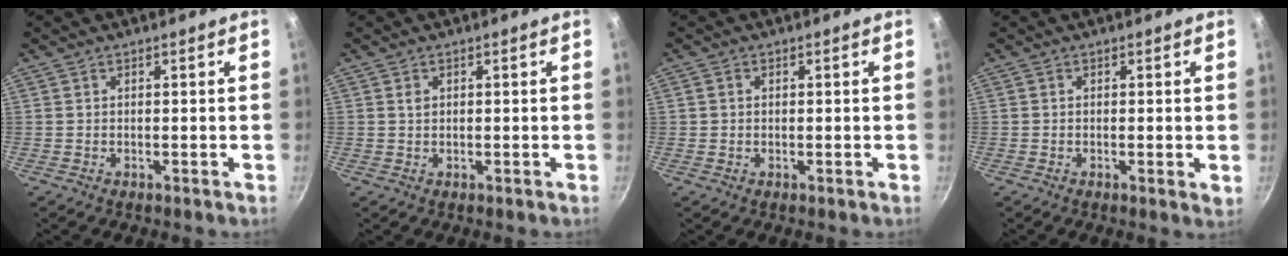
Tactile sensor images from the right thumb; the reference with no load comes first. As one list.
[{"total": 1.2, "force": [0.4, 0.9, 0.6], "torque": [-0.008, 0.000, 0.005]}, {"total": 0.7, "force": [0.1, 0.6, 0.3], "torque": [-0.004, 0.003, -0.001]}, {"total": 1.3, "force": [0.0, 0.2, 1.3], "torque": [-0.020, -0.006, -0.004]}]